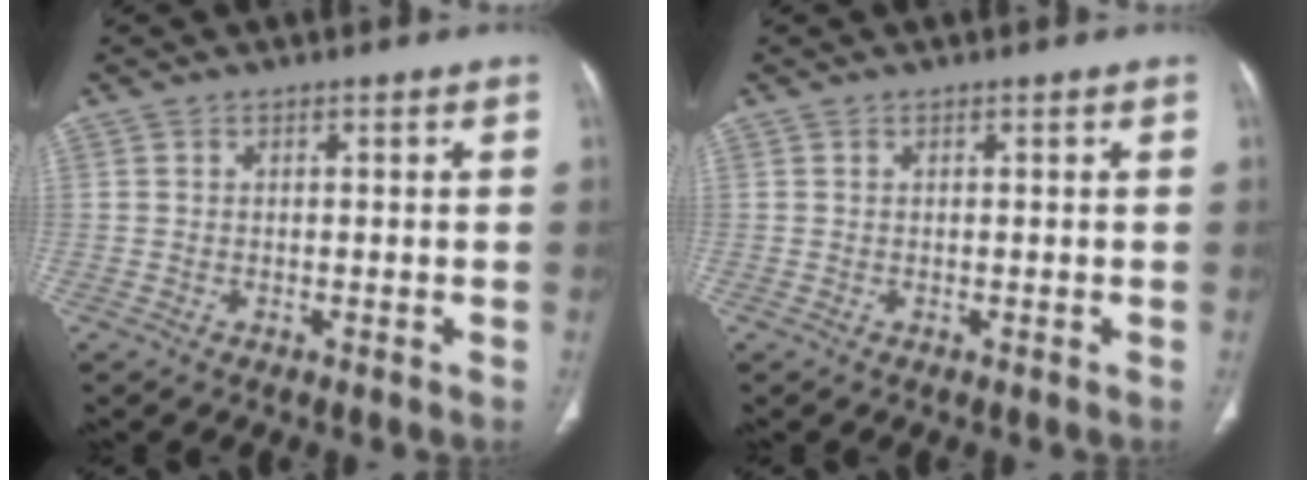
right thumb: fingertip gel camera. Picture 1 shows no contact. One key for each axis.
{"total": 0.0}